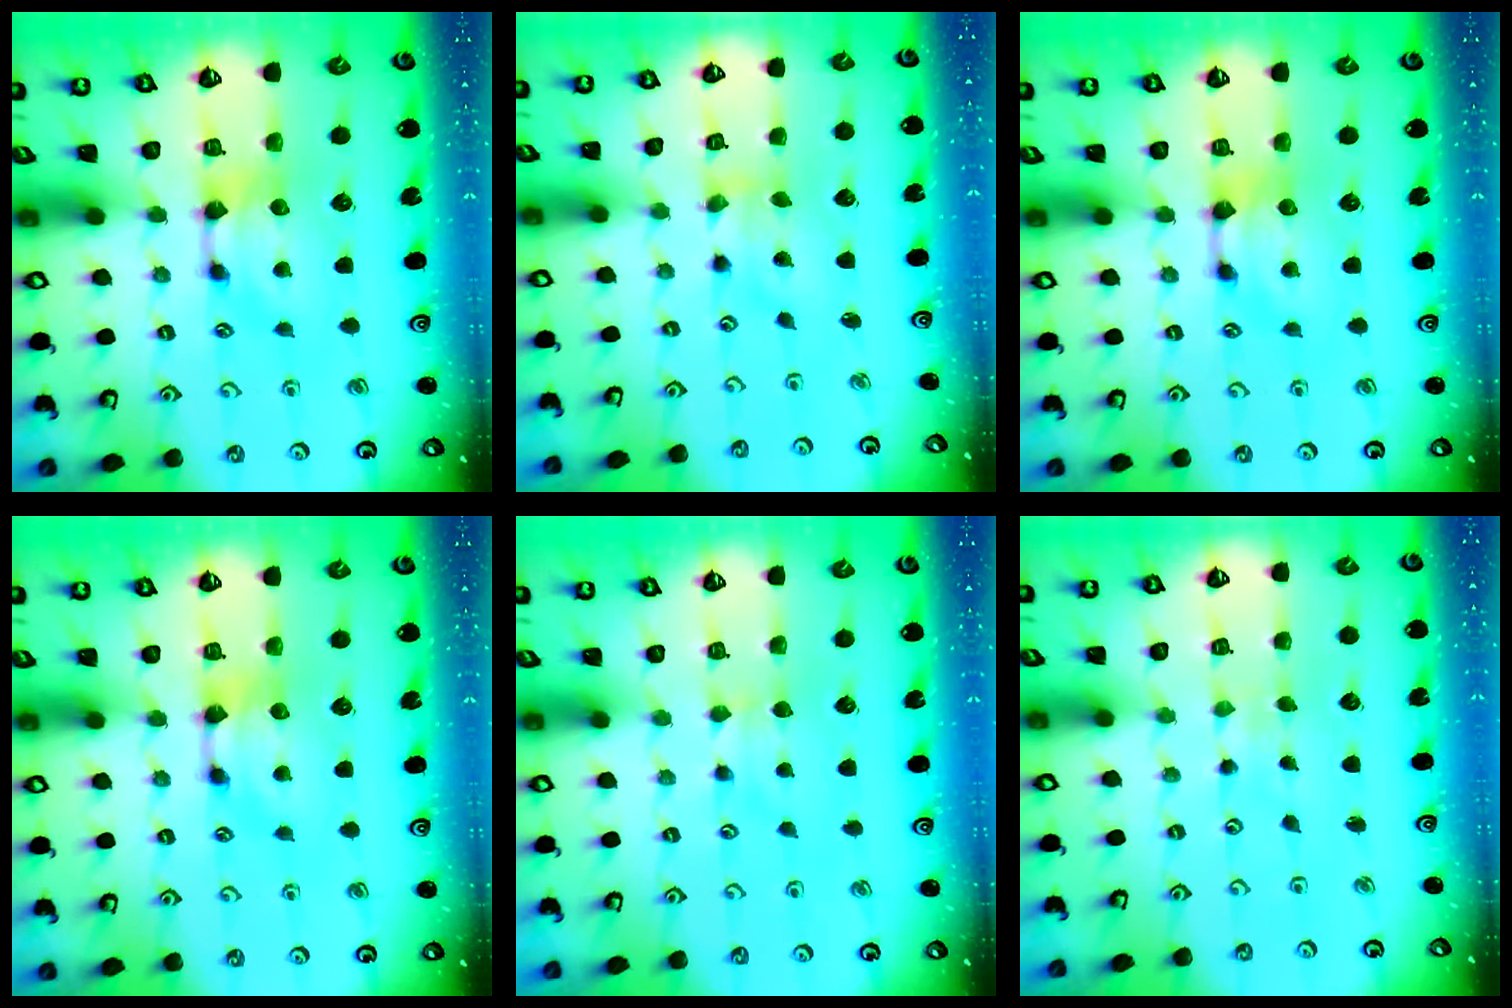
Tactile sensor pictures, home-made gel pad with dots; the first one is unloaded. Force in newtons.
{"total": 1.3, "press": 0.7, "slide": 1.1}
{"total": 0.0}
{"total": 0.0}
{"total": 1.6, "press": 1.5, "slide": 0.5}
{"total": 5.1, "press": 5.1, "slide": 0.3}